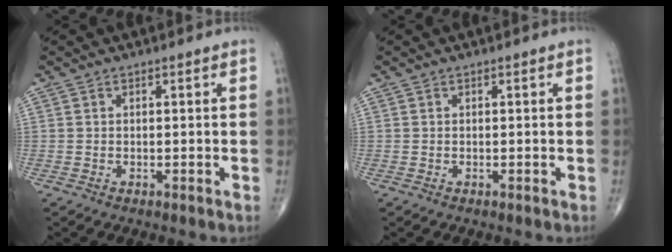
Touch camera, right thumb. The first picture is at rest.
{"total": 0.0}